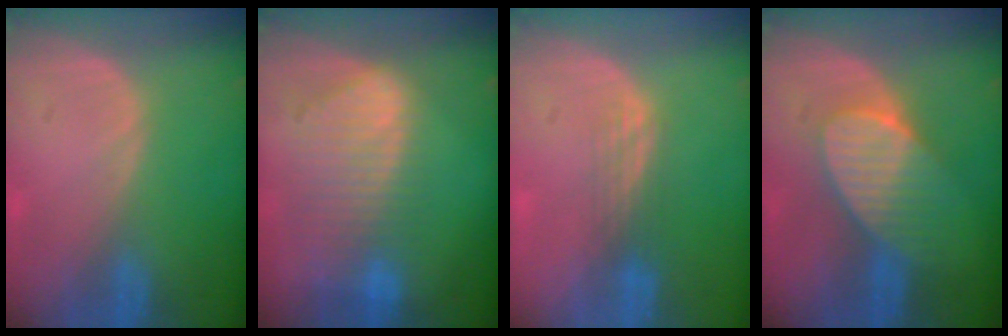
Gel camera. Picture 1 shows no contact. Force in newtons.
{"total": 9.2, "press": 8.1, "slide": 4.4}
{"total": 3.0, "press": 2.5, "slide": 1.6}
{"total": 7.0, "press": 6.9, "slide": 0.8}